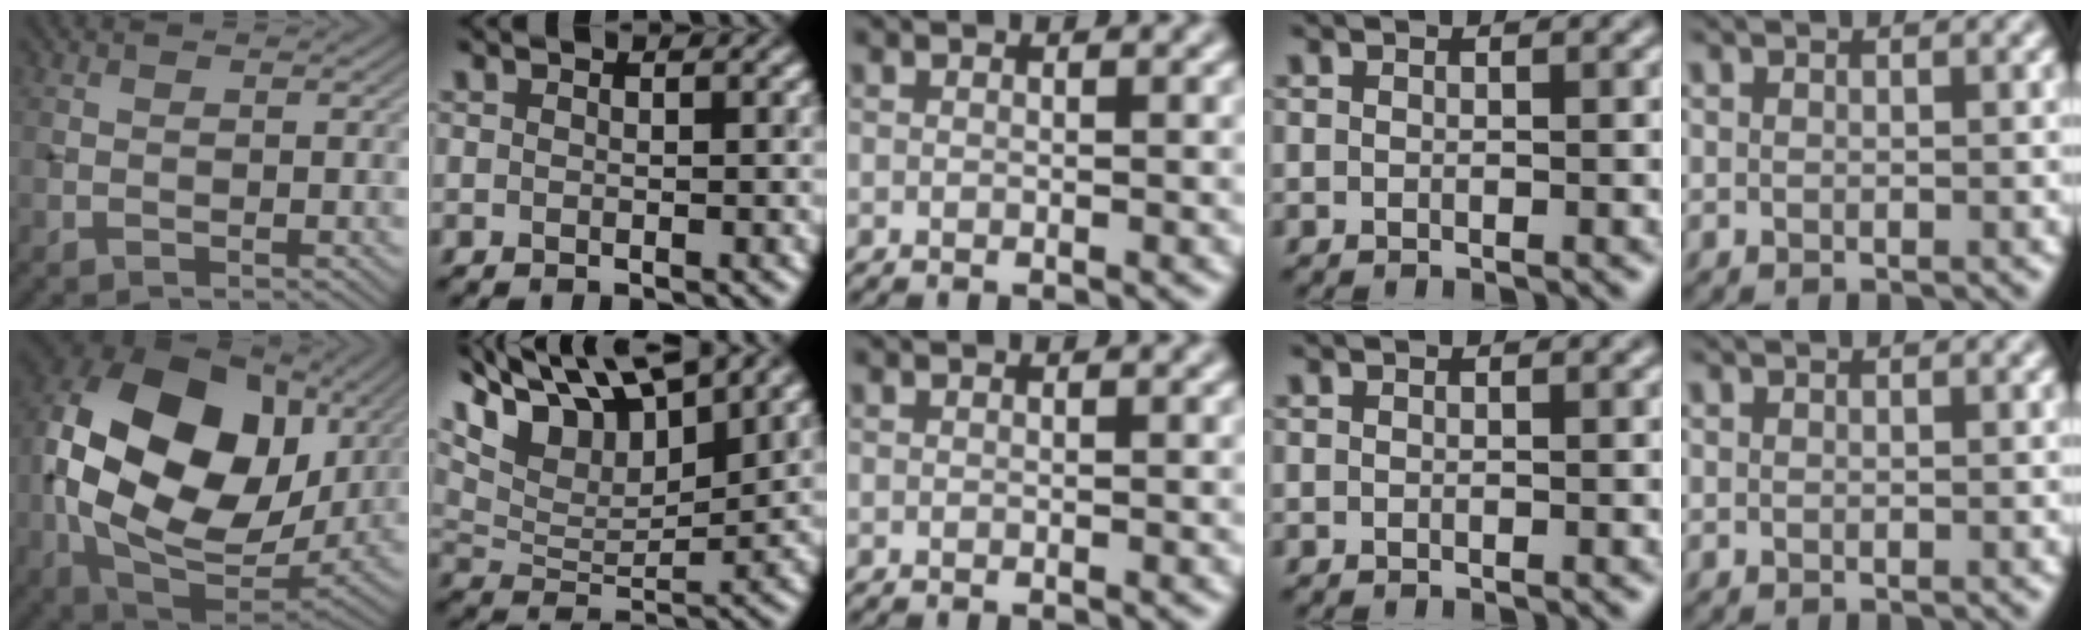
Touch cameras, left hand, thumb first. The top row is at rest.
{"thumb": {"total": 21.7, "force": [3.6, 15.2, 15.1], "torque": [-0.354, -0.005, 0.077]}, "index": {"total": 10.7, "force": [7.8, 3.2, 6.6], "torque": [-0.125, 0.015, 0.136]}}